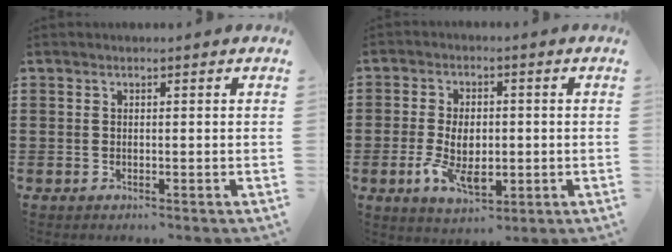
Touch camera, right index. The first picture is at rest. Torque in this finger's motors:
{"motor_torque": [1.68, 0.45, 0.28, 0.12]}